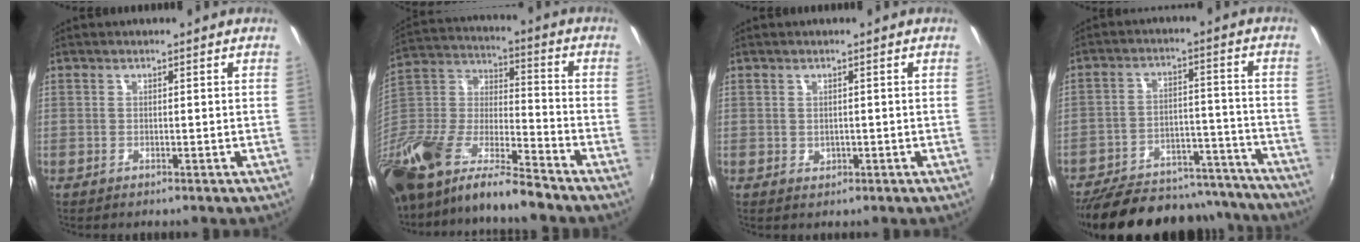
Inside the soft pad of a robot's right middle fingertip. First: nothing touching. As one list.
[{"total": 21.4, "force": [-15.5, 5.7, 13.5], "torque": [-0.284, -0.024, -0.298]}, {"total": 0.9, "force": [0.2, 0.8, 0.3], "torque": [0.000, 0.002, 0.006]}, {"total": 29.4, "force": [-25.4, 9.9, 11.1], "torque": [-0.220, 0.019, -0.323]}]